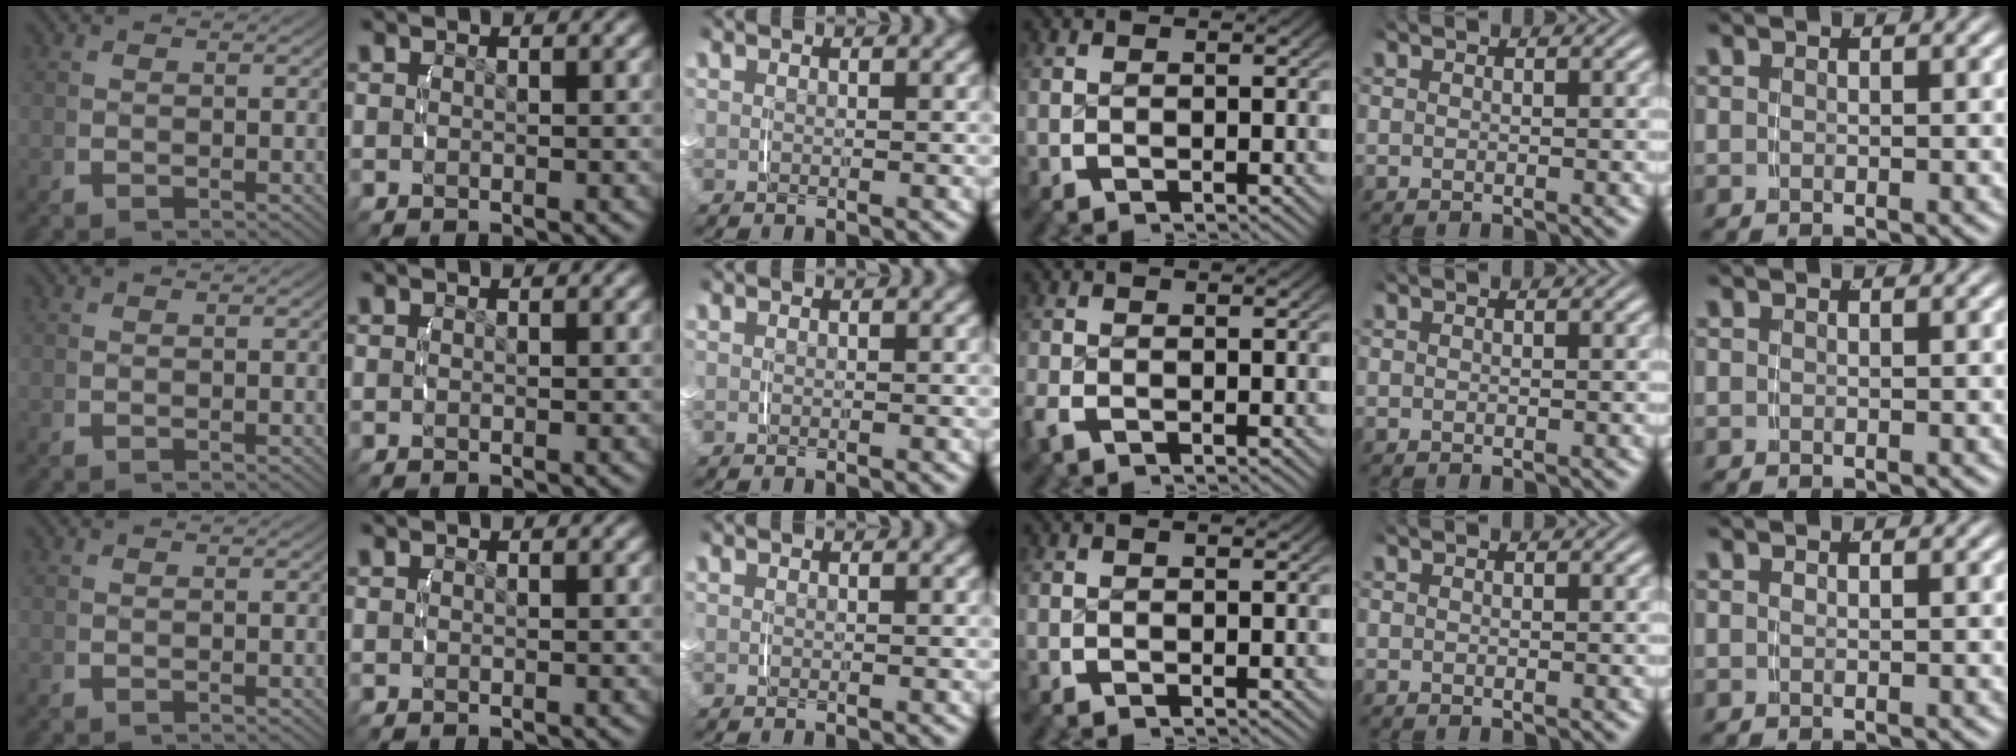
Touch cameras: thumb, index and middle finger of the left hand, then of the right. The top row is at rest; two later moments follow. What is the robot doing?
{"motion": "lift_and_place", "object": "small bumper sticker"}